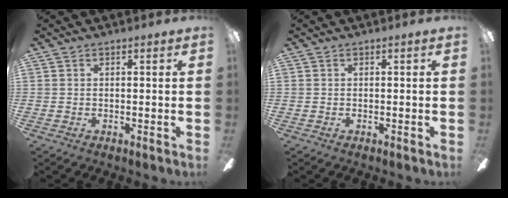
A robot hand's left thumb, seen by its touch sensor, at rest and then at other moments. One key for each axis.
{"total": 0.0}